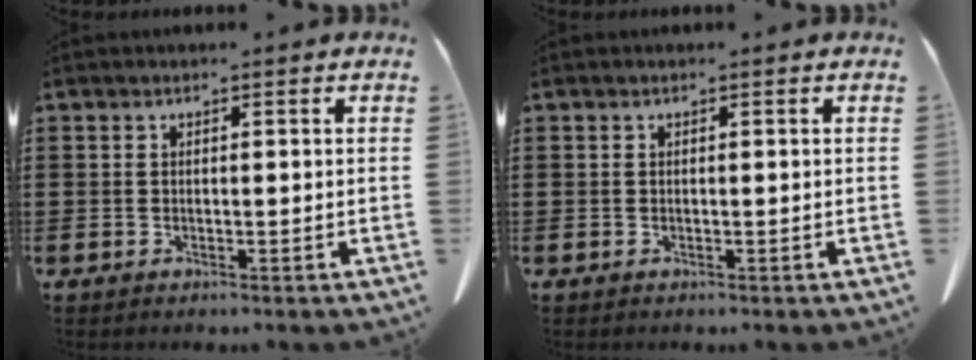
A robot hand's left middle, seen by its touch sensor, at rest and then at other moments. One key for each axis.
{"total": 0.0}